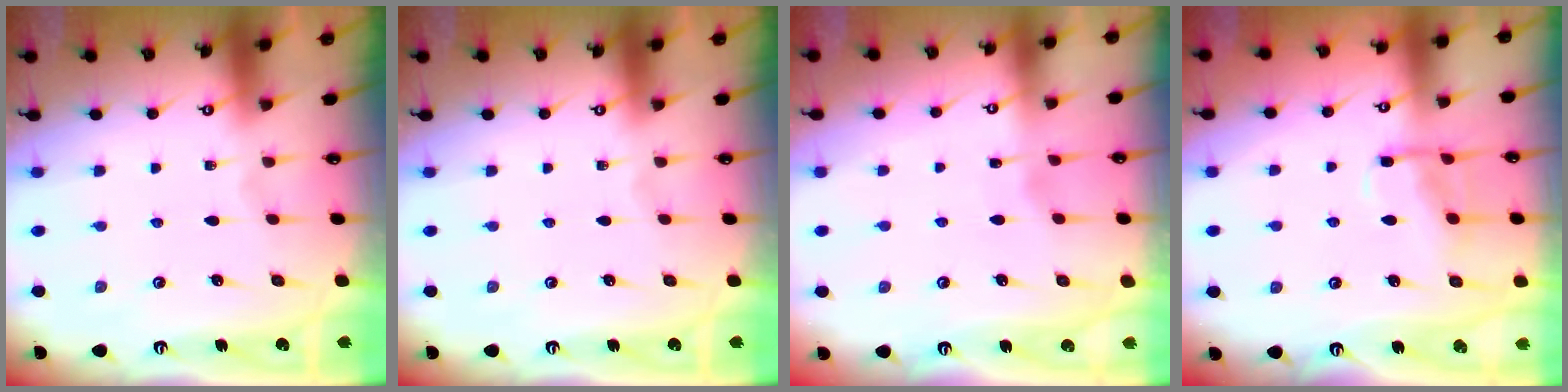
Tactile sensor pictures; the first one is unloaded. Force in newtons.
{"total": 0.0}
{"total": 2.5, "press": 2.5, "slide": 0.2}
{"total": 8.5, "press": 8.5, "slide": 0.4}